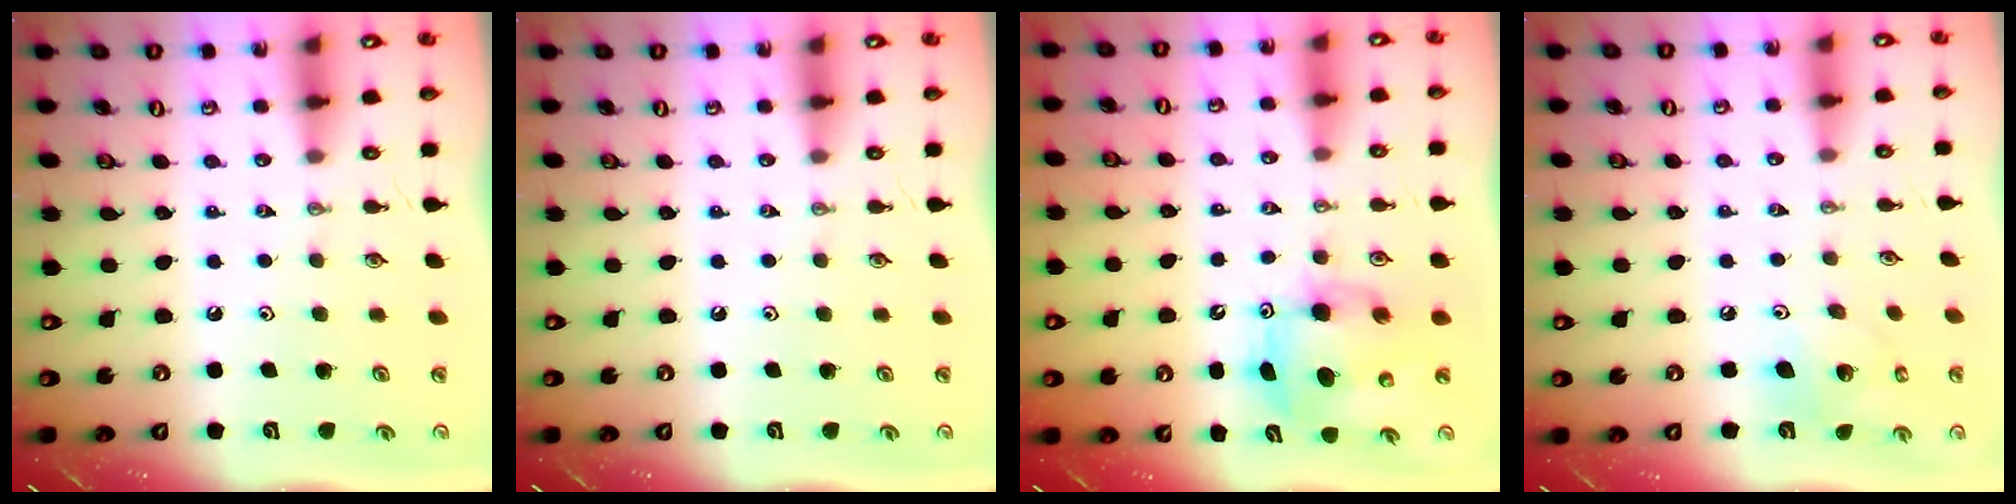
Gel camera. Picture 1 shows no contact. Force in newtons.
{"total": 0.0}
{"total": 7.6, "press": 7.4, "slide": 1.7}
{"total": 9.5, "press": 9.5, "slide": 0.7}